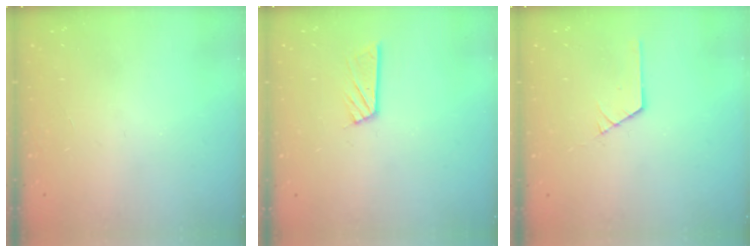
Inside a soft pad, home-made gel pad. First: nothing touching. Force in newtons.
{"total": 7.0, "press": 7.0, "slide": 0.2}
{"total": 1.0, "press": 1.0, "slide": 0.1}